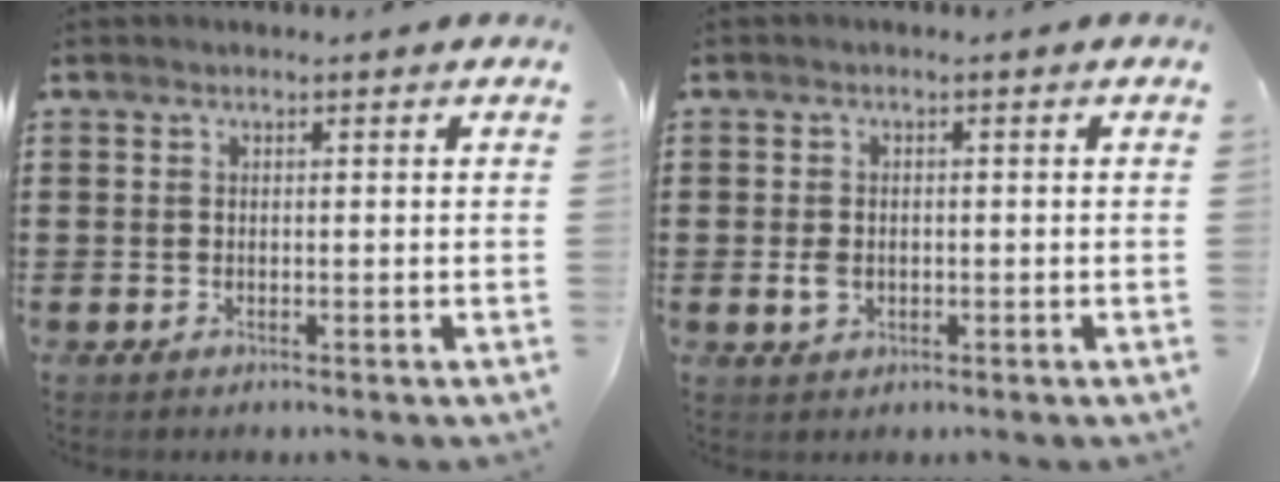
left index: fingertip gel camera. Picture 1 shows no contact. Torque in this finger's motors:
{"motor_torque": [0.05, -0.01, 0.20, 0.05]}